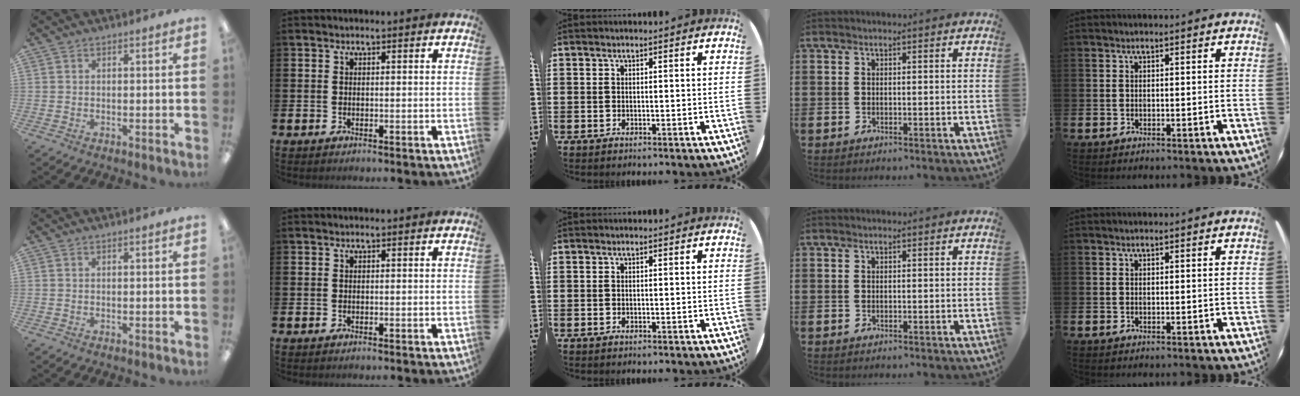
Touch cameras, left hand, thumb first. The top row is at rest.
{}